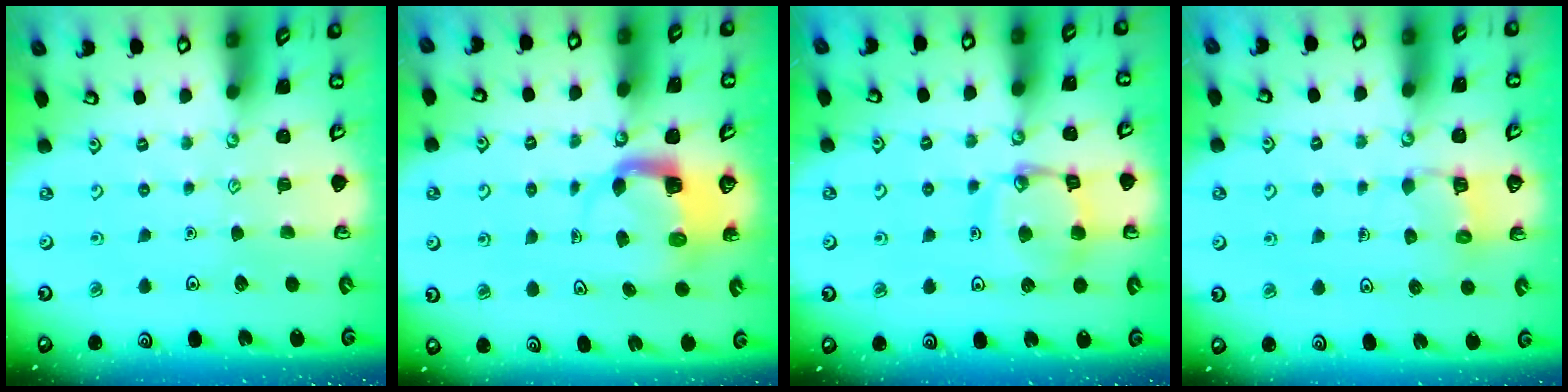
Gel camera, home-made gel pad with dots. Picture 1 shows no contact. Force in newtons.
{"total": 4.3, "press": 4.3, "slide": 0.3}
{"total": 13.8, "press": 13.7, "slide": 1.5}
{"total": 7.7, "press": 7.7, "slide": 0.2}